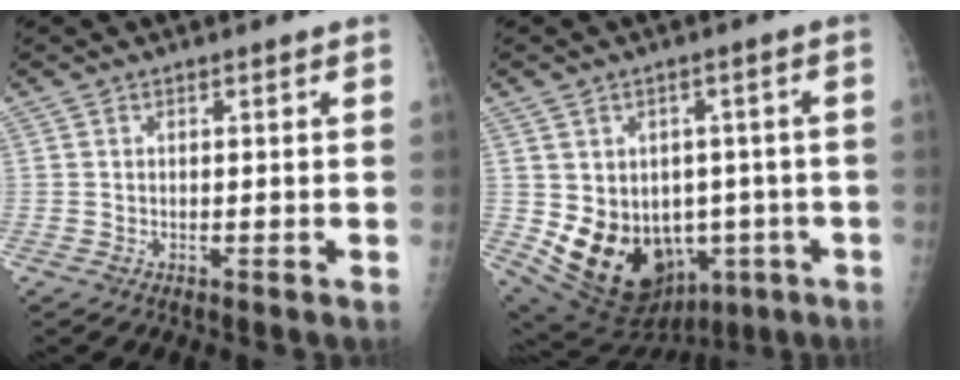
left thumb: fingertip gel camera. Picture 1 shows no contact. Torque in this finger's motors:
{"motor_torque": [0.53, 1.48, 0.63, -0.53, 0.12]}